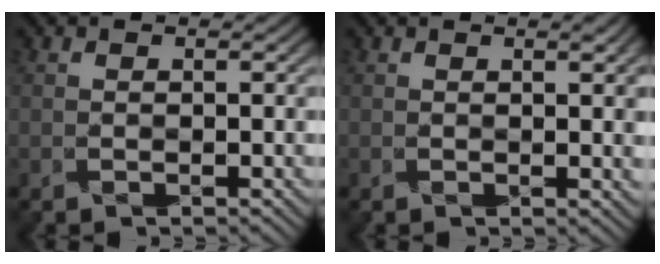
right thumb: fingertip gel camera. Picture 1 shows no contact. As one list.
[{"total": 2.9, "force": [1.1, 0.4, 2.7], "torque": [-0.030, 0.009, 0.016]}]